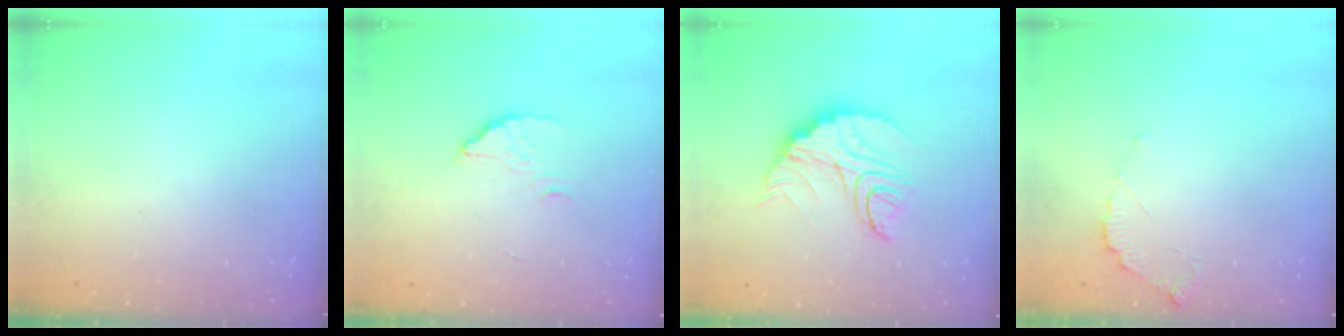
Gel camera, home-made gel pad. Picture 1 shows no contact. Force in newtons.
{"total": 2.7, "press": 2.7, "slide": 0.2}
{"total": 13.0, "press": 13.0, "slide": 0.8}
{"total": 4.4, "press": 4.4, "slide": 0.3}